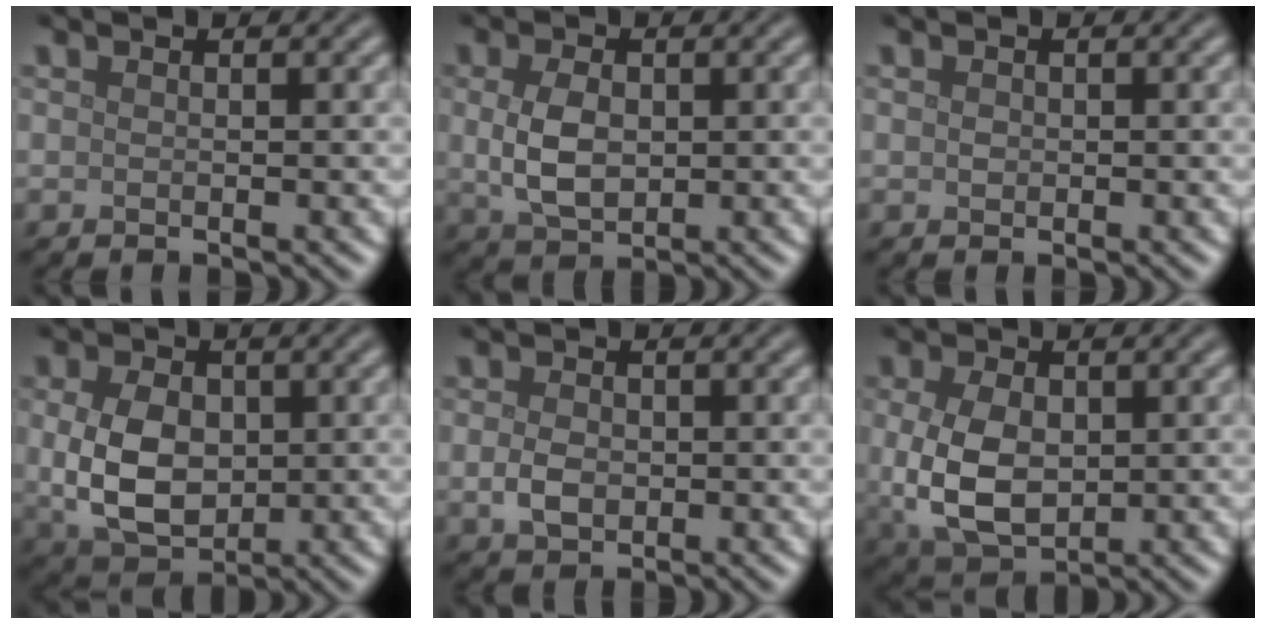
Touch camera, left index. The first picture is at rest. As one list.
[{"total": 3.9, "force": [0.2, 2.5, 3.0], "torque": [-0.069, 0.001, 0.006]}, {"total": 0.6, "force": [0.1, 0.6, 0.2], "torque": [-0.004, -0.001, 0.000]}, {"total": 6.5, "force": [0.1, 4.5, 4.6], "torque": [-0.100, -0.003, 0.005]}, {"total": 2.2, "force": [-0.2, 1.6, 1.5], "torque": [-0.032, -0.002, -0.007]}, {"total": 6.4, "force": [-0.1, 4.2, 4.9], "torque": [-0.116, -0.007, 0.005]}]